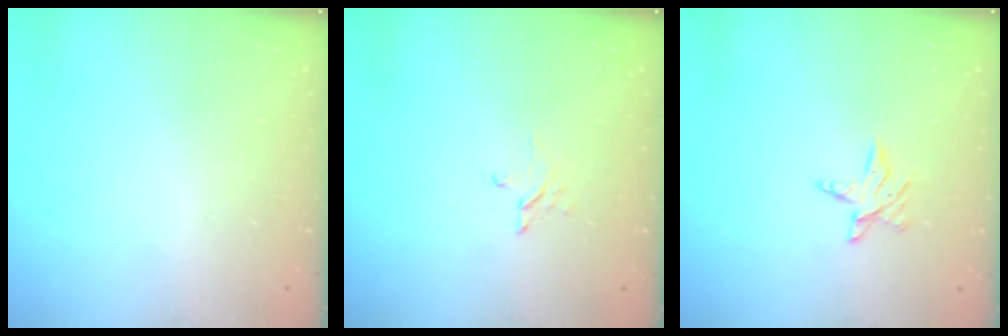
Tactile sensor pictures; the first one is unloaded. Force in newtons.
{"total": 2.6, "press": 2.6, "slide": 0.3}
{"total": 4.0, "press": 4.0, "slide": 0.5}